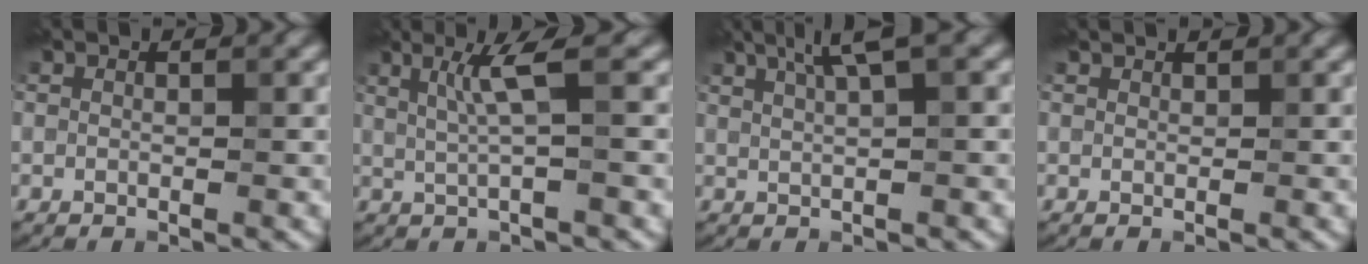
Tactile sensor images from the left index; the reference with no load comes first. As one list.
[{"total": 1.9, "force": [-0.1, -1.0, 1.7], "torque": [-0.064, -0.006, 0.033]}, {"total": 2.6, "force": [1.6, -0.5, 2.0], "torque": [-0.052, 0.006, 0.057]}, {"total": 1.1, "force": [0.7, -0.5, -0.7], "torque": [0.008, 0.003, 0.020]}]